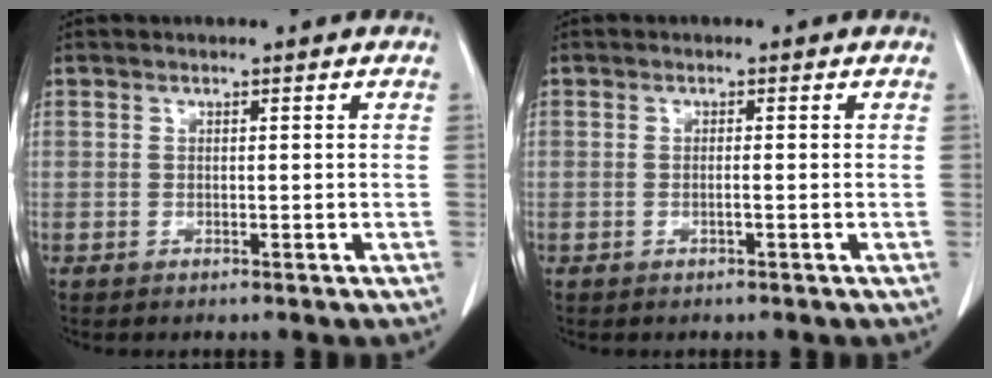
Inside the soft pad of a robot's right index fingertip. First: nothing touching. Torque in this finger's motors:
{"motor_torque": [-0.02, -0.07, 0.02, -0.01]}